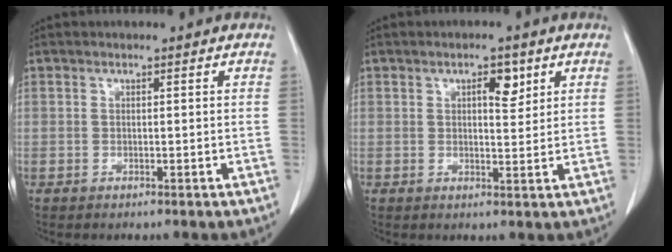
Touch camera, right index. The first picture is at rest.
{"total": 3.5, "force": [1.7, 1.3, 2.8], "torque": [-0.041, -0.002, 0.025]}